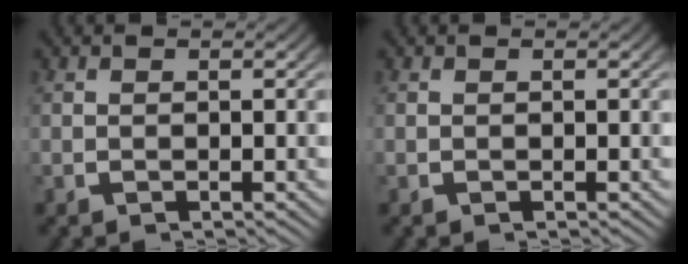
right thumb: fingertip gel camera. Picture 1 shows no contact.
{"total": 0.0}